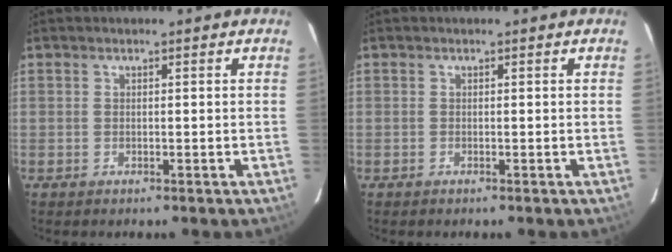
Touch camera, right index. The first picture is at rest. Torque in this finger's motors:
{"motor_torque": [0.00, 0.00, 0.00, -0.06]}